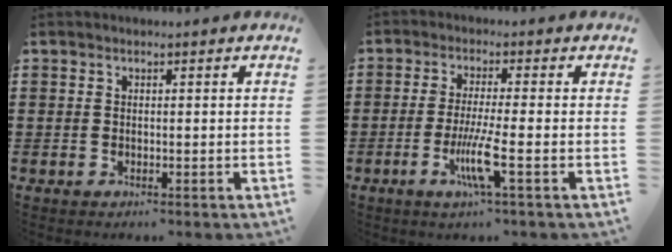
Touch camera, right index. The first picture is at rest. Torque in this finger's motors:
{"motor_torque": [-0.02, 0.04, 0.49, 0.12]}